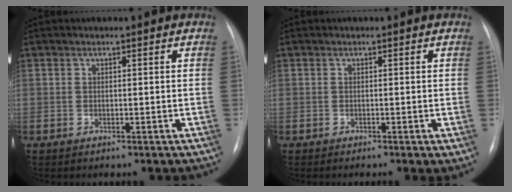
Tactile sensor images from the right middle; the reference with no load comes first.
{"total": 1.2, "force": [-0.4, 0.0, 1.1], "torque": [-0.014, -0.002, -0.009]}